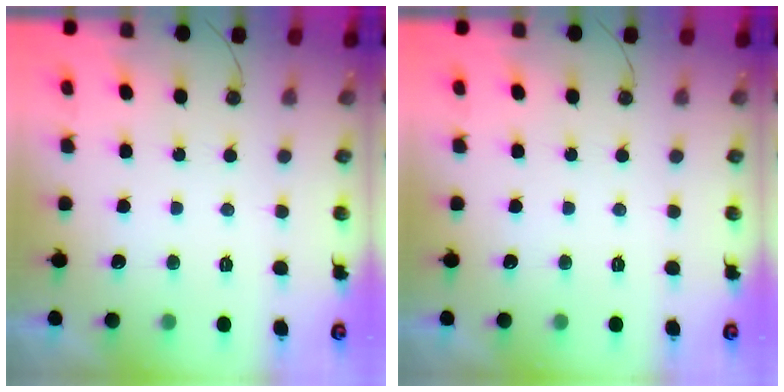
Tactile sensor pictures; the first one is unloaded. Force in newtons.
{"total": 0.0}